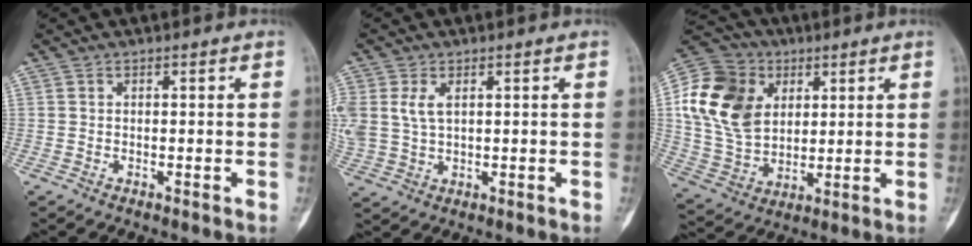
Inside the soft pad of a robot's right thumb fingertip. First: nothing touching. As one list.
[{"total": 7.4, "force": [2.1, 4.6, 5.4], "torque": [-0.132, 0.004, 0.052]}, {"total": 18.9, "force": [5.0, 14.3, 11.3], "torque": [-0.204, -0.003, 0.098]}]